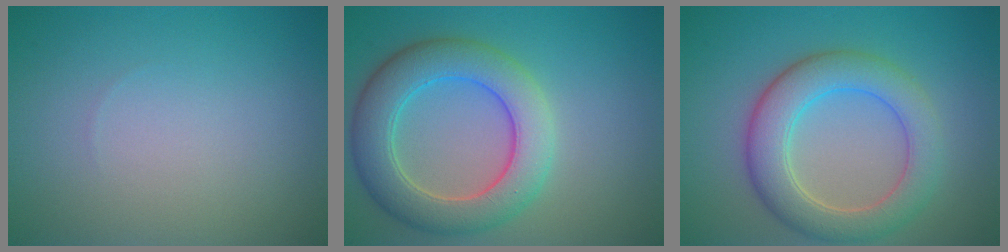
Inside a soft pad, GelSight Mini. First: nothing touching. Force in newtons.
{"total": 6.8, "press": 6.8, "slide": 0.3}
{"total": 6.0, "press": 5.9, "slide": 0.4}